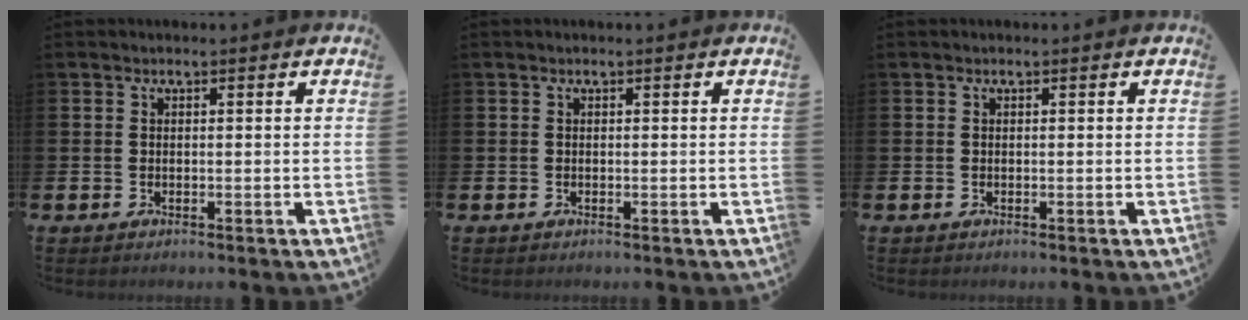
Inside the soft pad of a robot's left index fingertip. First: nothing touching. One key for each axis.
{"total": 0.0}
{"total": 0.0}